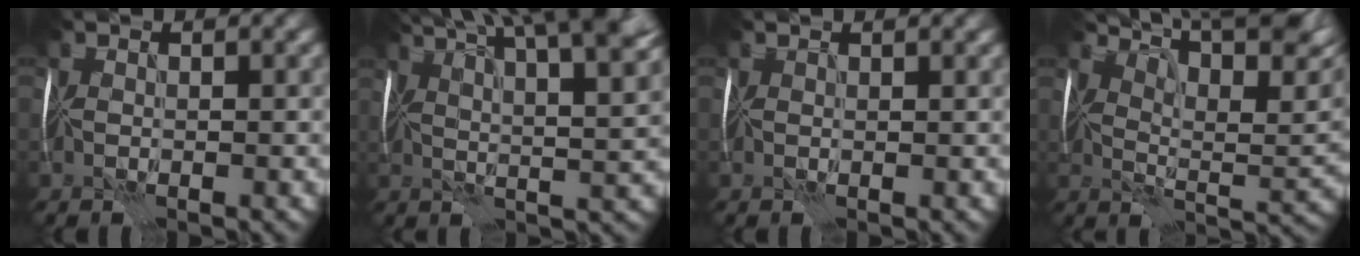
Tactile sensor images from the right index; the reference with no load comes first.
{"total": 13.8, "force": [7.8, 4.3, 10.6], "torque": [-0.149, 0.042, 0.091]}
{"total": 1.1, "force": [1.0, 0.0, 0.4], "torque": [-0.001, 0.002, 0.003]}
{"total": 10.1, "force": [7.4, 2.1, 6.6], "torque": [-0.115, 0.015, 0.112]}